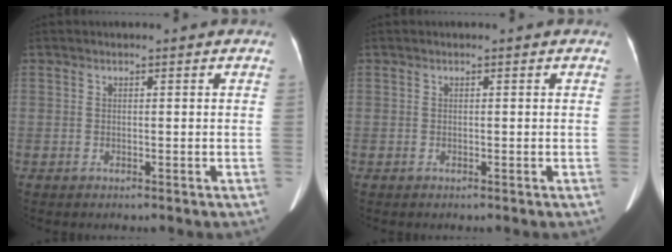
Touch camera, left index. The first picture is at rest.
{"total": 0.0}